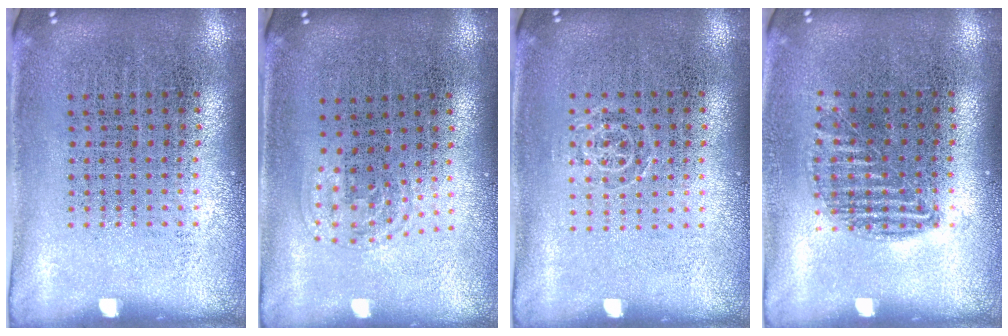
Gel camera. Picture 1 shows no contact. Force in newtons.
{"total": 1.0, "press": 0.7, "slide": 0.7}
{"total": 0.6, "press": 0.4, "slide": 0.4}
{"total": 0.9, "press": 0.8, "slide": 0.3}